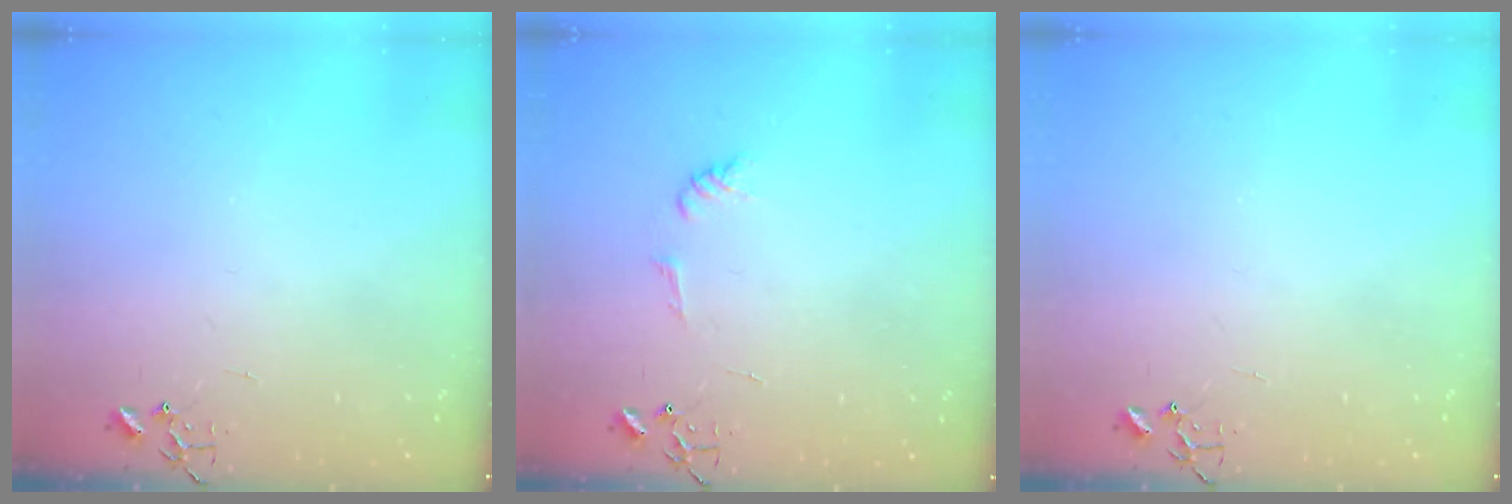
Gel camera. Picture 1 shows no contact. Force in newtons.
{"total": 5.9, "press": 5.9, "slide": 0.6}
{"total": 0.0}